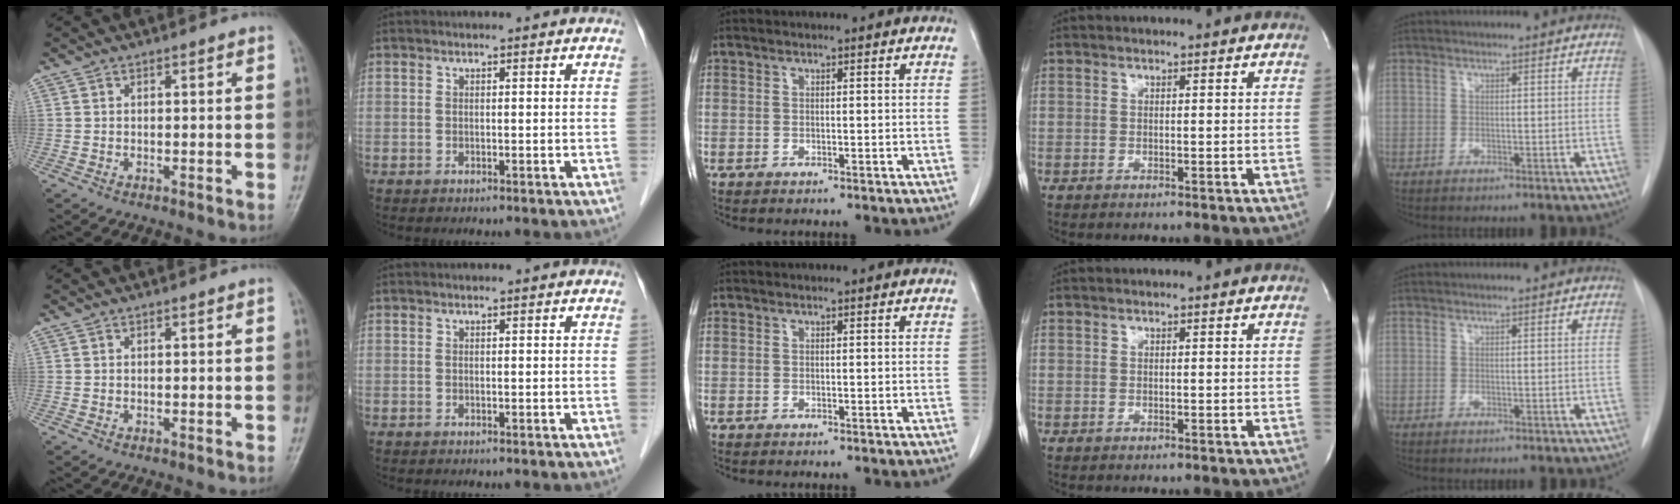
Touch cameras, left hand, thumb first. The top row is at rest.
{}